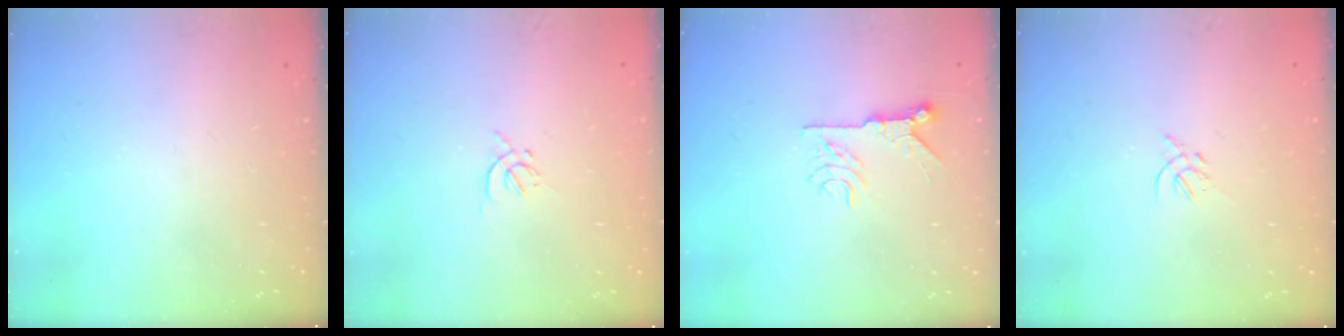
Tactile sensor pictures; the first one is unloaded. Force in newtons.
{"total": 1.7, "press": 1.7, "slide": 0.5}
{"total": 7.3, "press": 7.3, "slide": 0.7}
{"total": 1.4, "press": 1.3, "slide": 0.5}